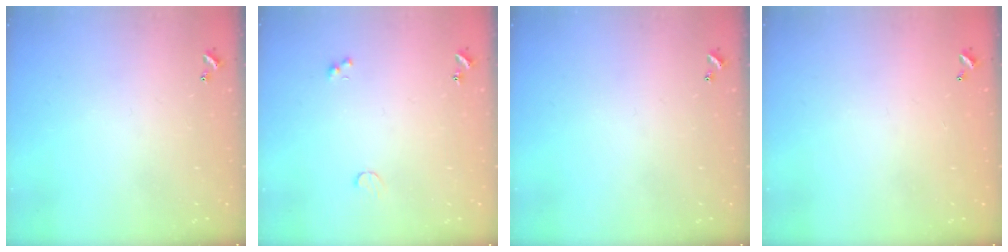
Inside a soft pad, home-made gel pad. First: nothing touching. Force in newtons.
{"total": 1.1, "press": 1.0, "slide": 0.6}
{"total": 0.0}
{"total": 2.8, "press": 2.8, "slide": 0.1}